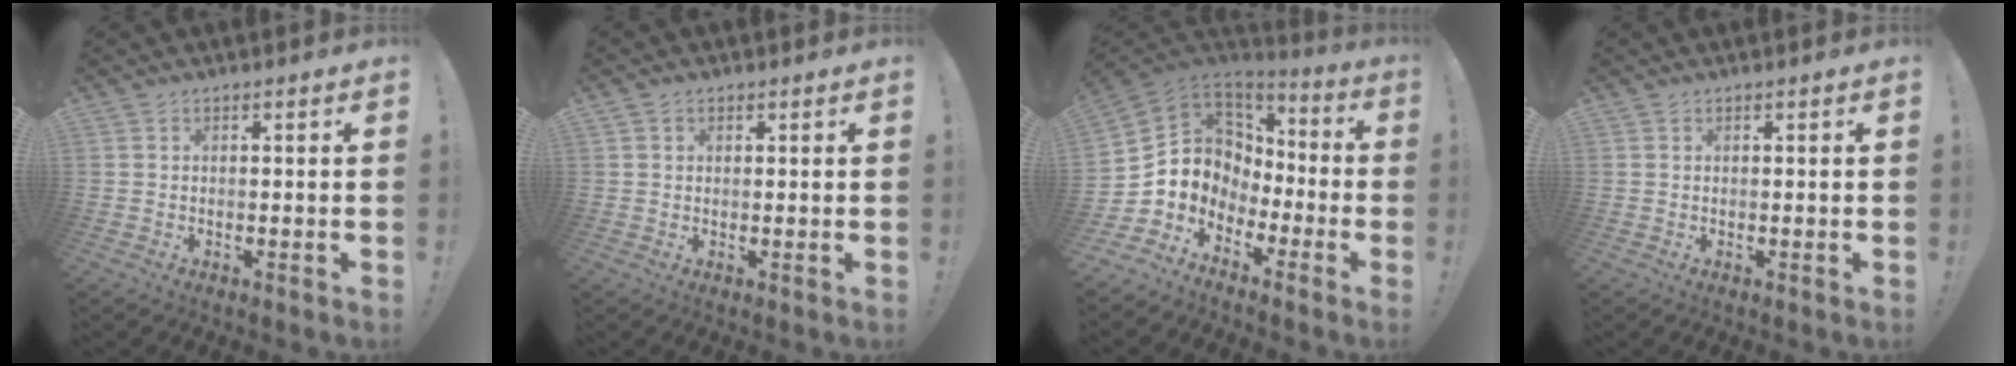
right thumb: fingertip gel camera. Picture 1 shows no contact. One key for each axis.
{"total": 1.2, "fx": 0.6, "fy": 0.9, "fz": 0.4, "tx": -0.005, "ty": 0.002, "tz": 0.012}
{"total": 5.9, "fx": -1.0, "fy": 5.8, "fz": 0.4, "tx": -0.015, "ty": -0.015, "tz": -0.004}
{"total": 0.0}